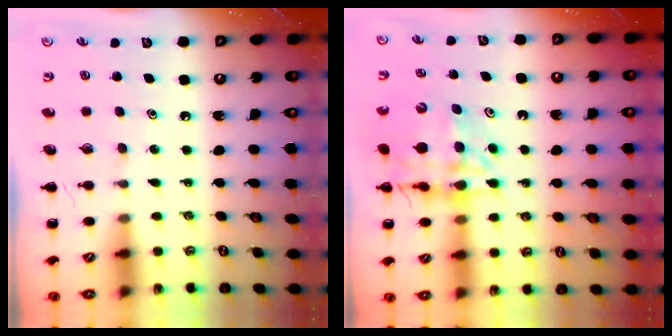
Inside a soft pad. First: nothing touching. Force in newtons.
{"total": 16.3, "press": 16.0, "slide": 3.1}